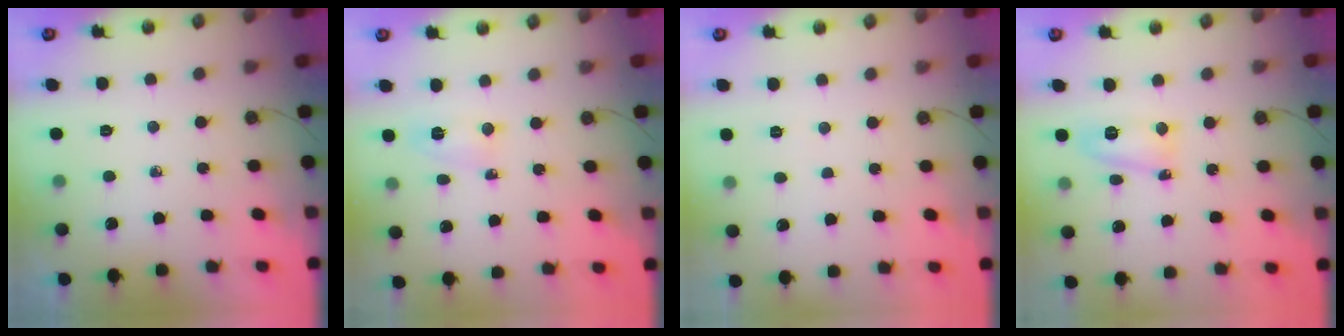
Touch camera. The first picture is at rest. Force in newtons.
{"total": 9.2, "press": 3.8, "slide": 8.3}
{"total": 13.1, "press": 2.6, "slide": 12.8}
{"total": 7.2, "press": 7.0, "slide": 1.7}